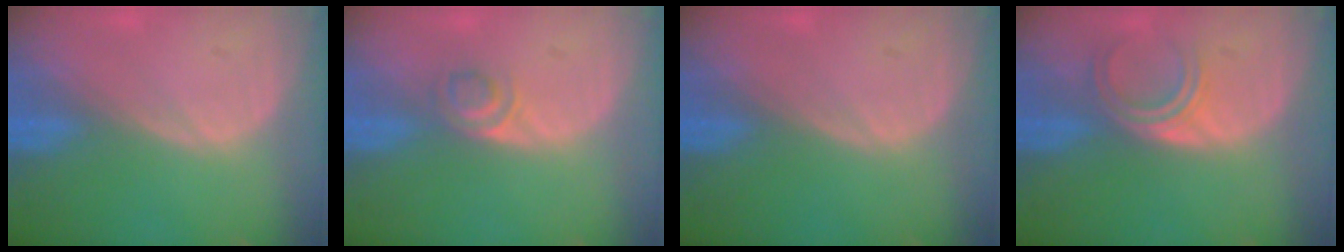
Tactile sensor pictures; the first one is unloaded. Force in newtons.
{"total": 2.8, "press": 2.7, "slide": 1.0}
{"total": 0.0}
{"total": 4.7, "press": 4.0, "slide": 2.4}